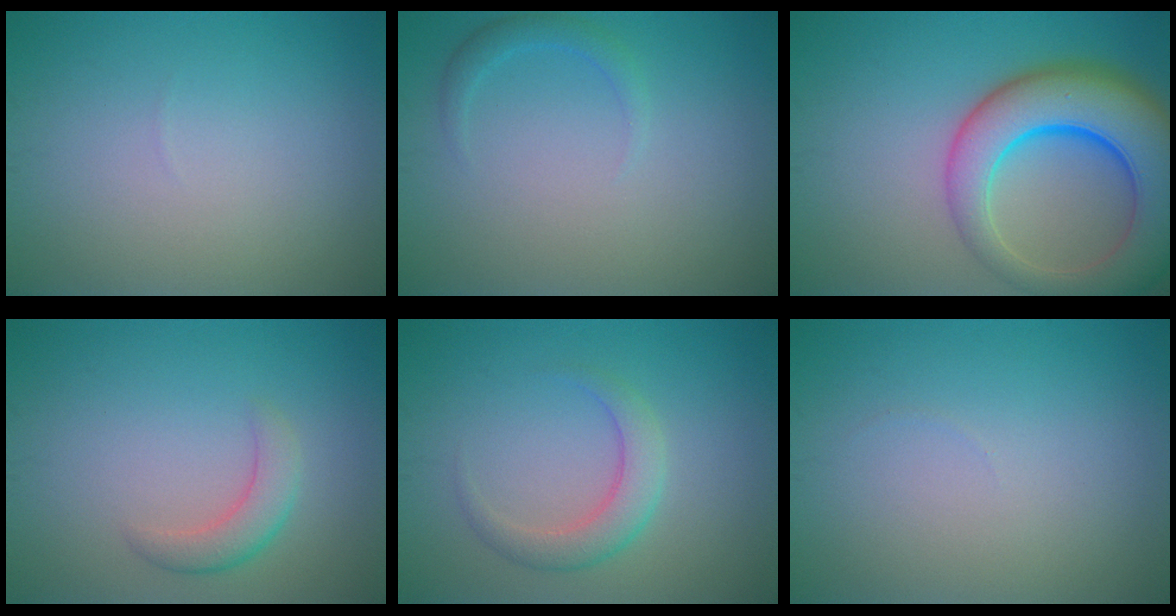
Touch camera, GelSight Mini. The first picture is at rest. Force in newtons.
{"total": 1.4, "press": 1.4, "slide": 0.1}
{"total": 10.9, "press": 10.9, "slide": 0.6}
{"total": 2.5, "press": 2.5, "slide": 0.0}
{"total": 2.8, "press": 2.8, "slide": 0.2}
{"total": 0.0}